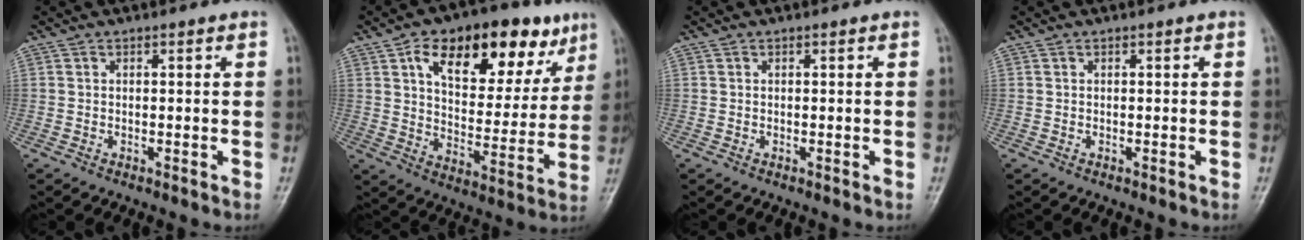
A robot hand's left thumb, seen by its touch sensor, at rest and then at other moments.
{"total": 21.3, "force": [10.7, 11.3, 14.6], "torque": [-0.168, -0.018, 0.165]}
{"total": 0.0}
{"total": 0.0}